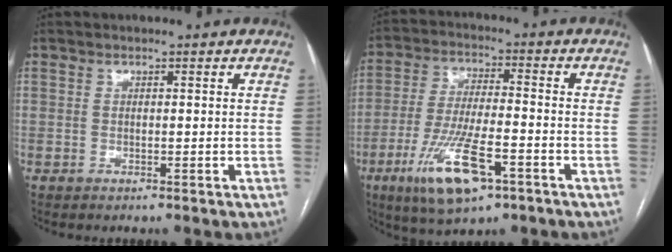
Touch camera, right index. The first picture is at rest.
{"total": 13.1, "force": [-6.4, 3.1, 10.9], "torque": [-0.219, -0.020, -0.108]}